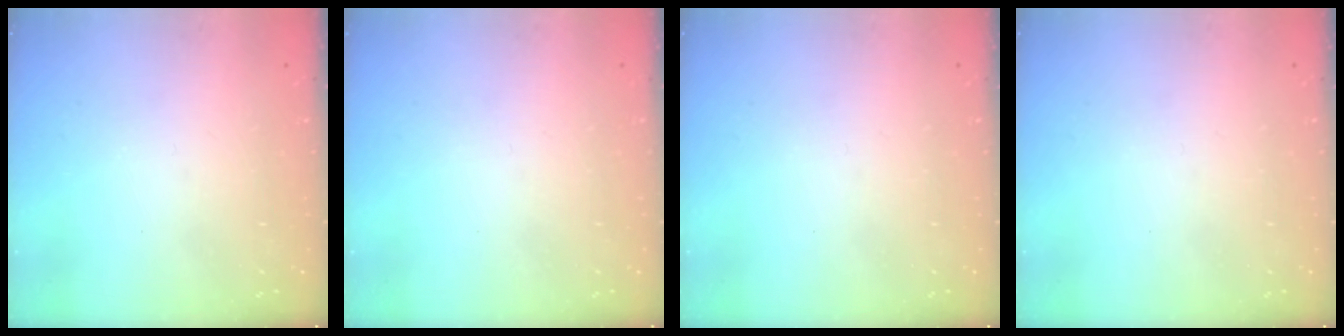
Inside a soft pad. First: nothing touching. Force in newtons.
{"total": 0.0}
{"total": 0.0}
{"total": 0.0}